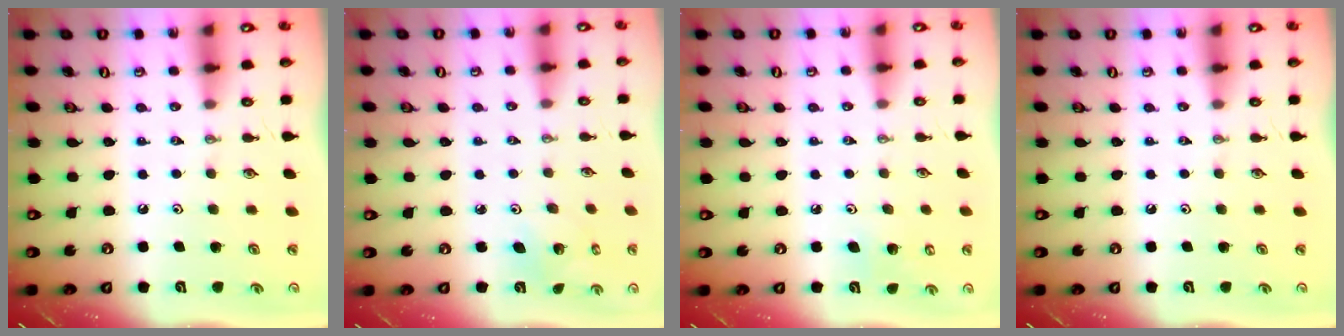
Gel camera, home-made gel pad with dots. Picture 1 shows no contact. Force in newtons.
{"total": 3.8, "press": 3.8, "slide": 0.3}
{"total": 4.5, "press": 4.2, "slide": 1.5}
{"total": 0.0}